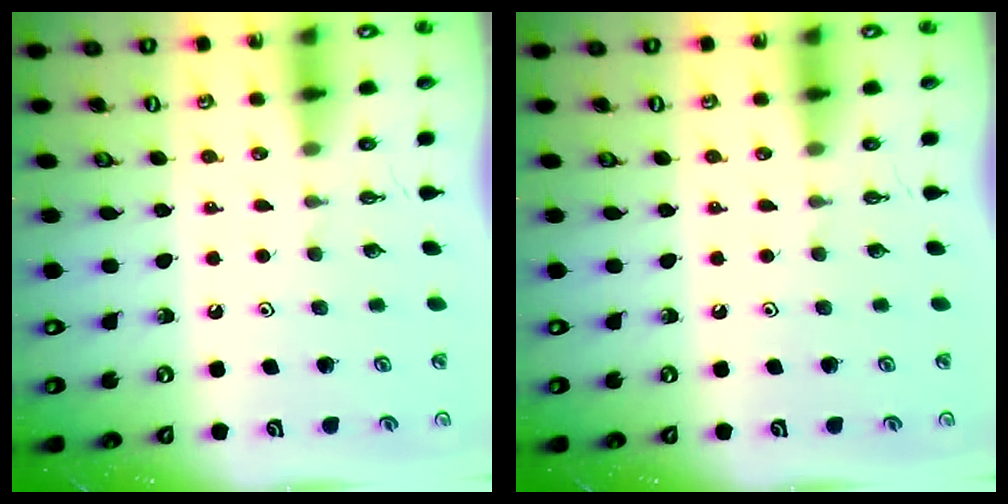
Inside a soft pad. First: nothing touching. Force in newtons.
{"total": 0.0}